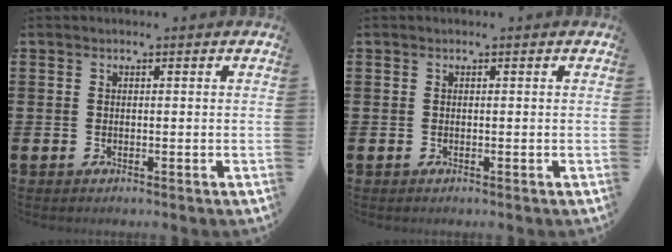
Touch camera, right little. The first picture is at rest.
{"total": 0.0}